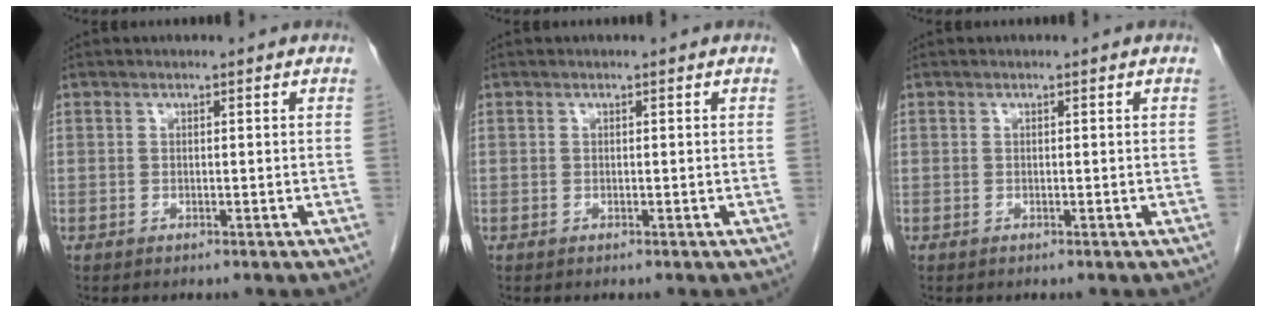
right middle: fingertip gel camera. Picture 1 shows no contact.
{"total": 0.0}
{"total": 0.0}